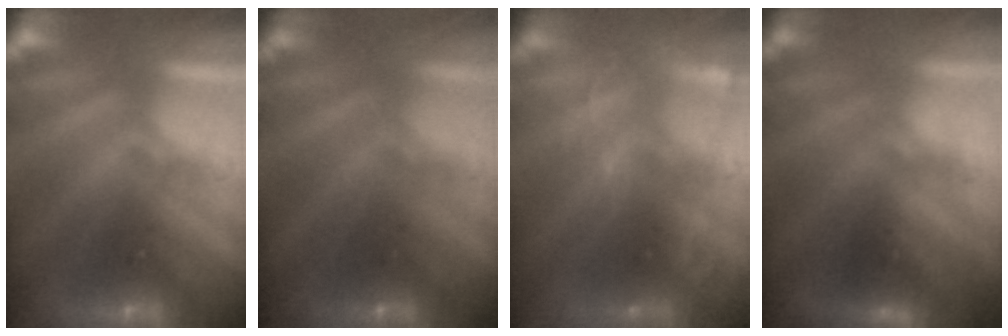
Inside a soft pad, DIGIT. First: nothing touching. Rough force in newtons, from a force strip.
{"total": 1.8}
{"total": 2.1}
{"total": 2.4}